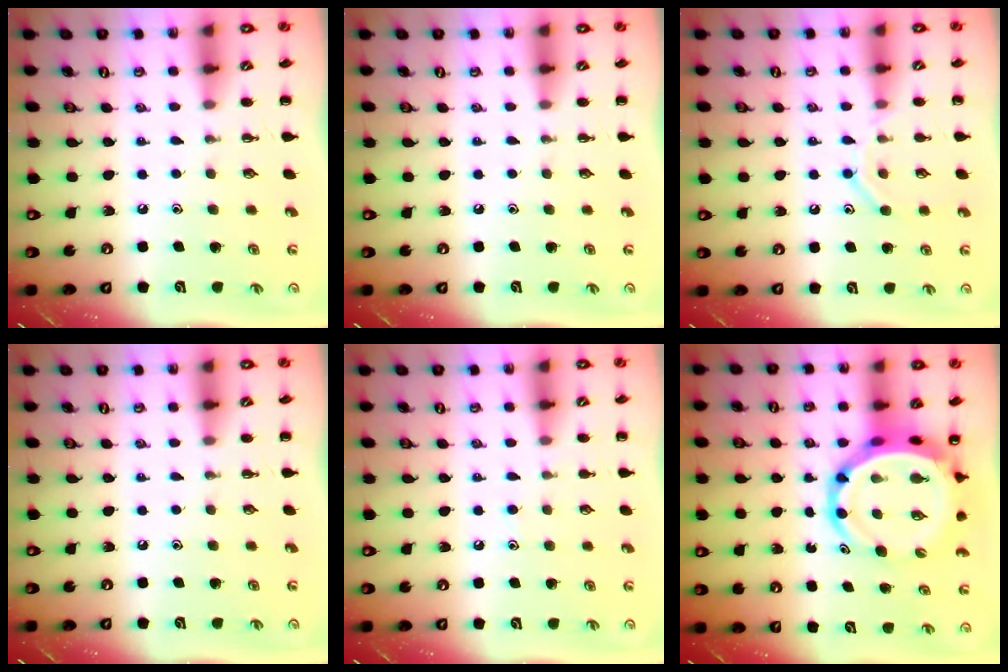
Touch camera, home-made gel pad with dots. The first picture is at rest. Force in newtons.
{"total": 0.0}
{"total": 9.8, "press": 9.8, "slide": 1.3}
{"total": 0.0}
{"total": 5.4, "press": 4.9, "slide": 2.2}
{"total": 10.7, "press": 10.2, "slide": 3.1}